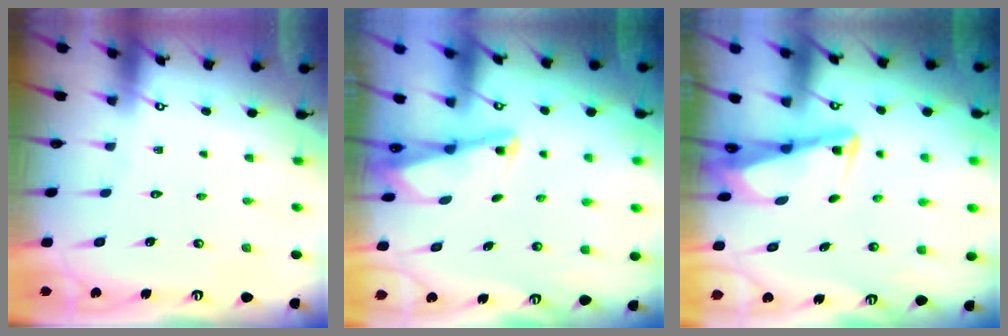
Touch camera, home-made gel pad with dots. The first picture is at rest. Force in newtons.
{"total": 2.0, "press": 2.0, "slide": 0.2}
{"total": 3.5, "press": 3.4, "slide": 0.8}